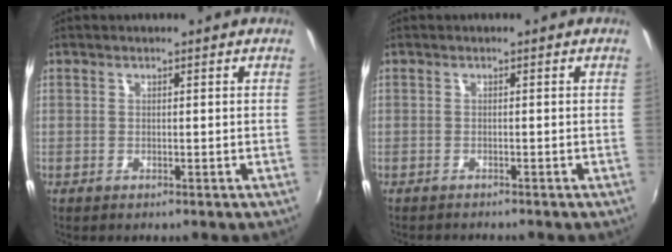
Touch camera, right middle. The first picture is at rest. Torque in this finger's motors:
{"motor_torque": [0.05, -0.06, -0.01, 0.00]}